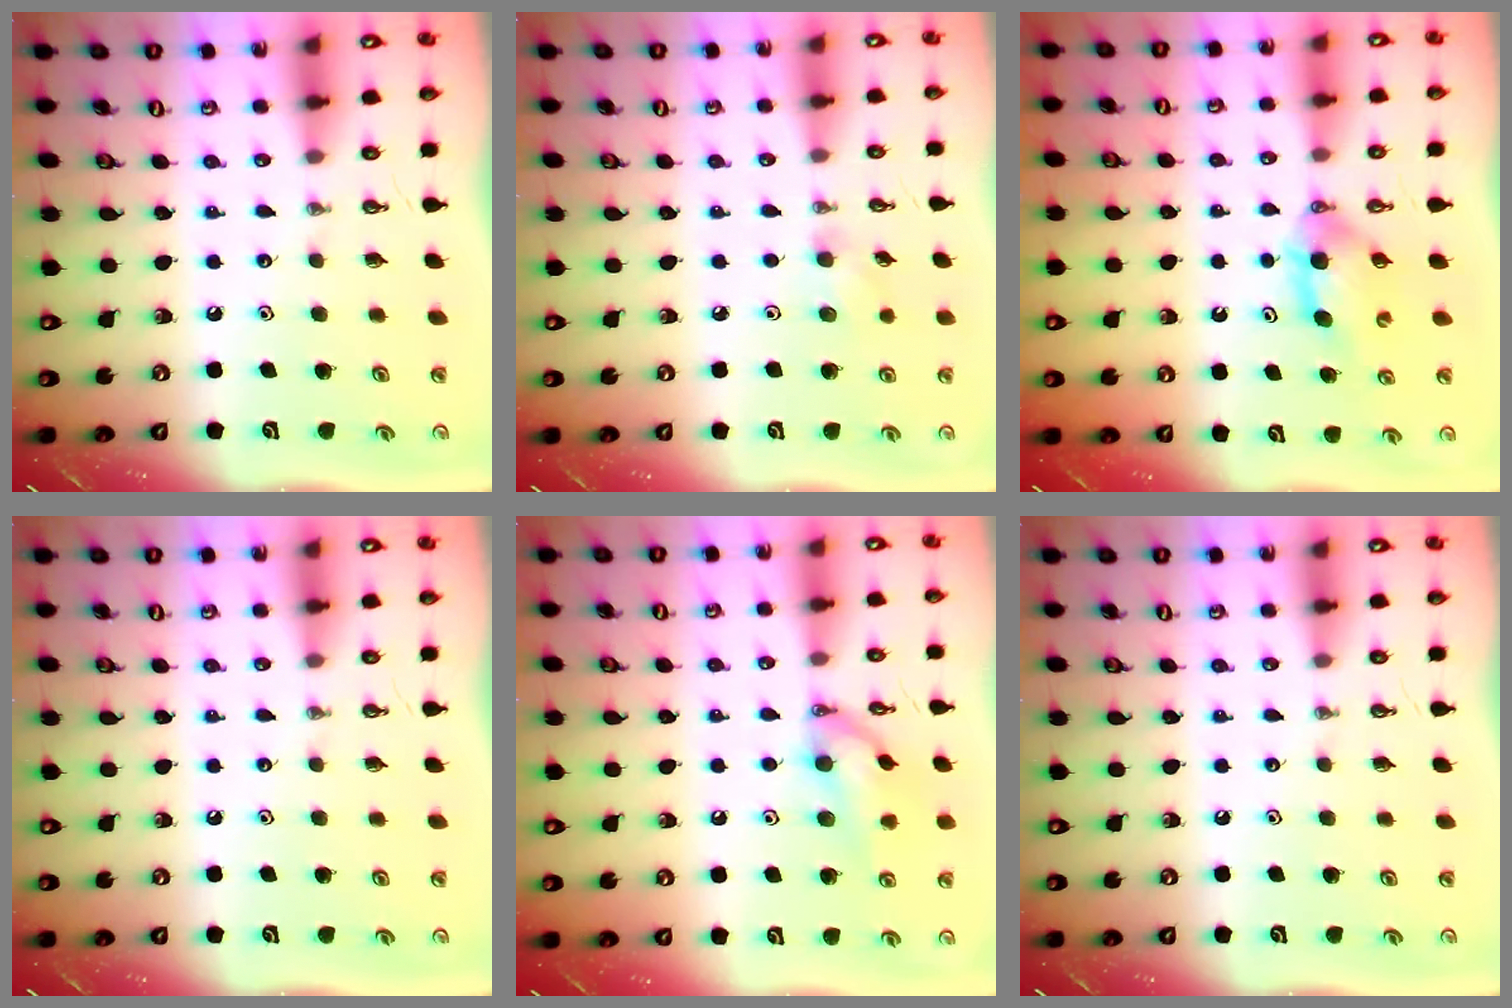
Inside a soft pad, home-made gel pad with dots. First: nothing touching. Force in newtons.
{"total": 4.7, "press": 4.5, "slide": 1.4}
{"total": 4.4, "press": 4.3, "slide": 1.1}
{"total": 0.0}
{"total": 12.6, "press": 12.4, "slide": 1.8}
{"total": 0.0}